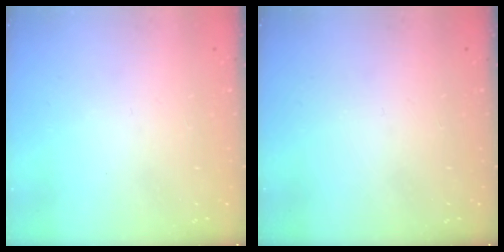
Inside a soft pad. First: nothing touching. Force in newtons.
{"total": 0.0}